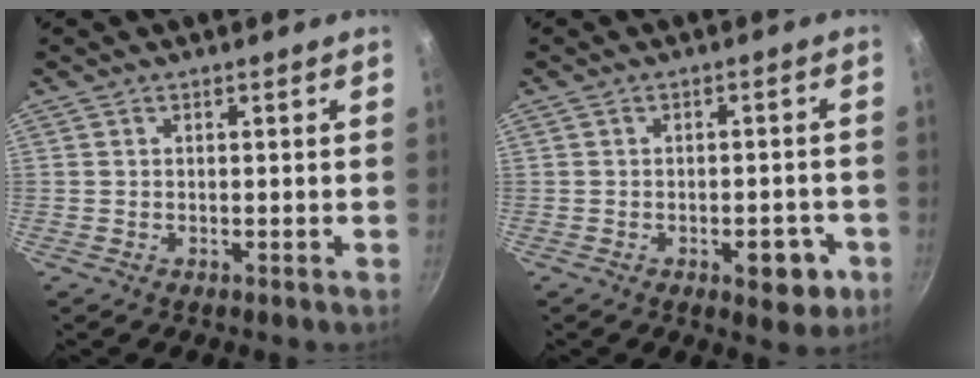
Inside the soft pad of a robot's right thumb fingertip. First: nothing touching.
{"total": 6.6, "force": [-2.6, 3.3, 5.1], "torque": [-0.040, 0.018, -0.027]}